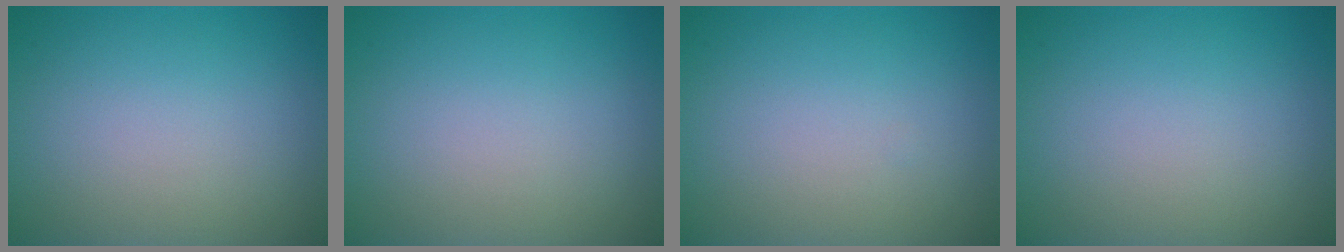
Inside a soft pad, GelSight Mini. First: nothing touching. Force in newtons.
{"total": 0.0}
{"total": 0.0}
{"total": 0.0}